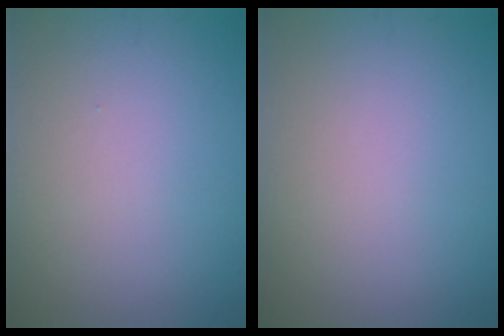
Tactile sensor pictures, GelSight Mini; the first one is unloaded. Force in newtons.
{"total": 0.0}